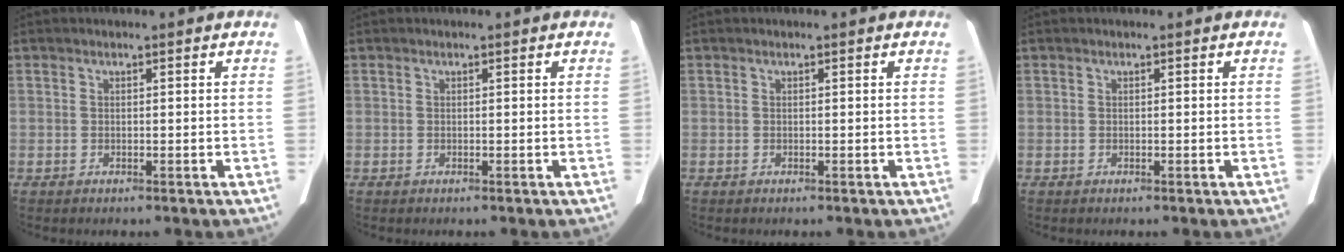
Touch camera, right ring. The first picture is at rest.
{"total": 0.0}
{"total": 0.0}
{"total": 0.0}